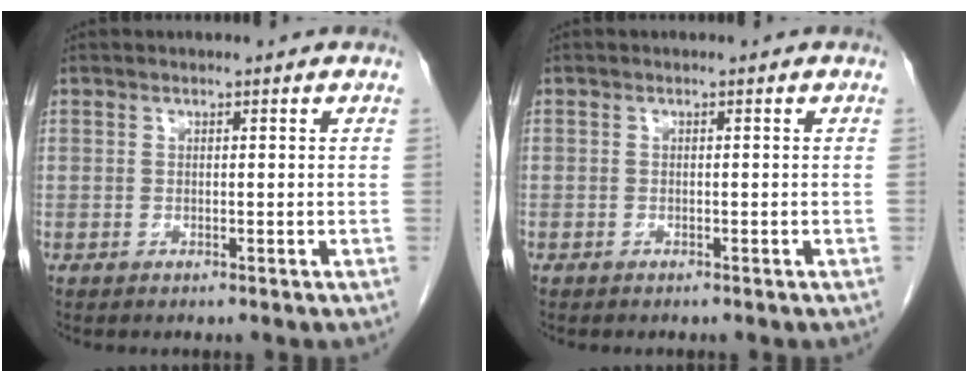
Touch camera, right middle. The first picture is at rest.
{"total": 0.0}